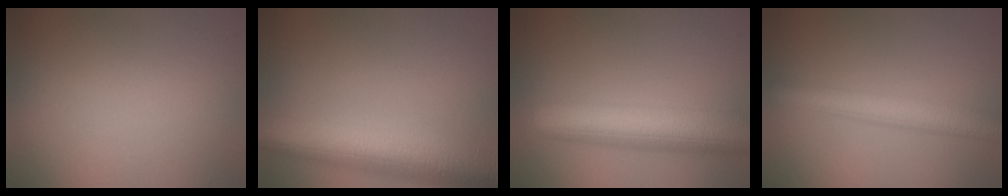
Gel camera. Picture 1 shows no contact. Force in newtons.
{"total": 9.6, "press": 9.6, "slide": 0.4}
{"total": 8.6, "press": 8.6, "slide": 0.3}
{"total": 4.4, "press": 4.4, "slide": 0.0}